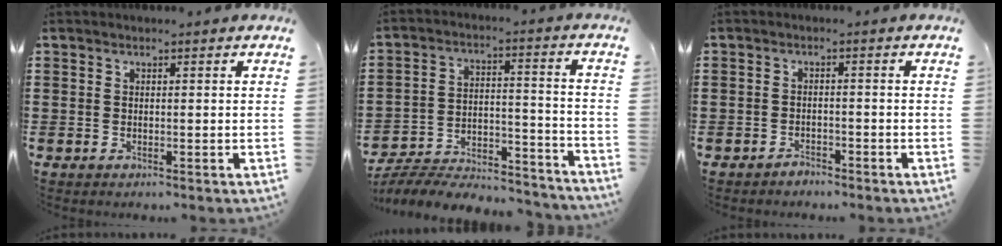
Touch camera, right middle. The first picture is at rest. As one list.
[{"total": 5.9, "force": [-5.7, 0.7, 1.3], "torque": [-0.027, 0.004, -0.117]}, {"total": 1.4, "force": [-1.4, 0.1, -0.1], "torque": [-0.001, 0.003, -0.031]}]